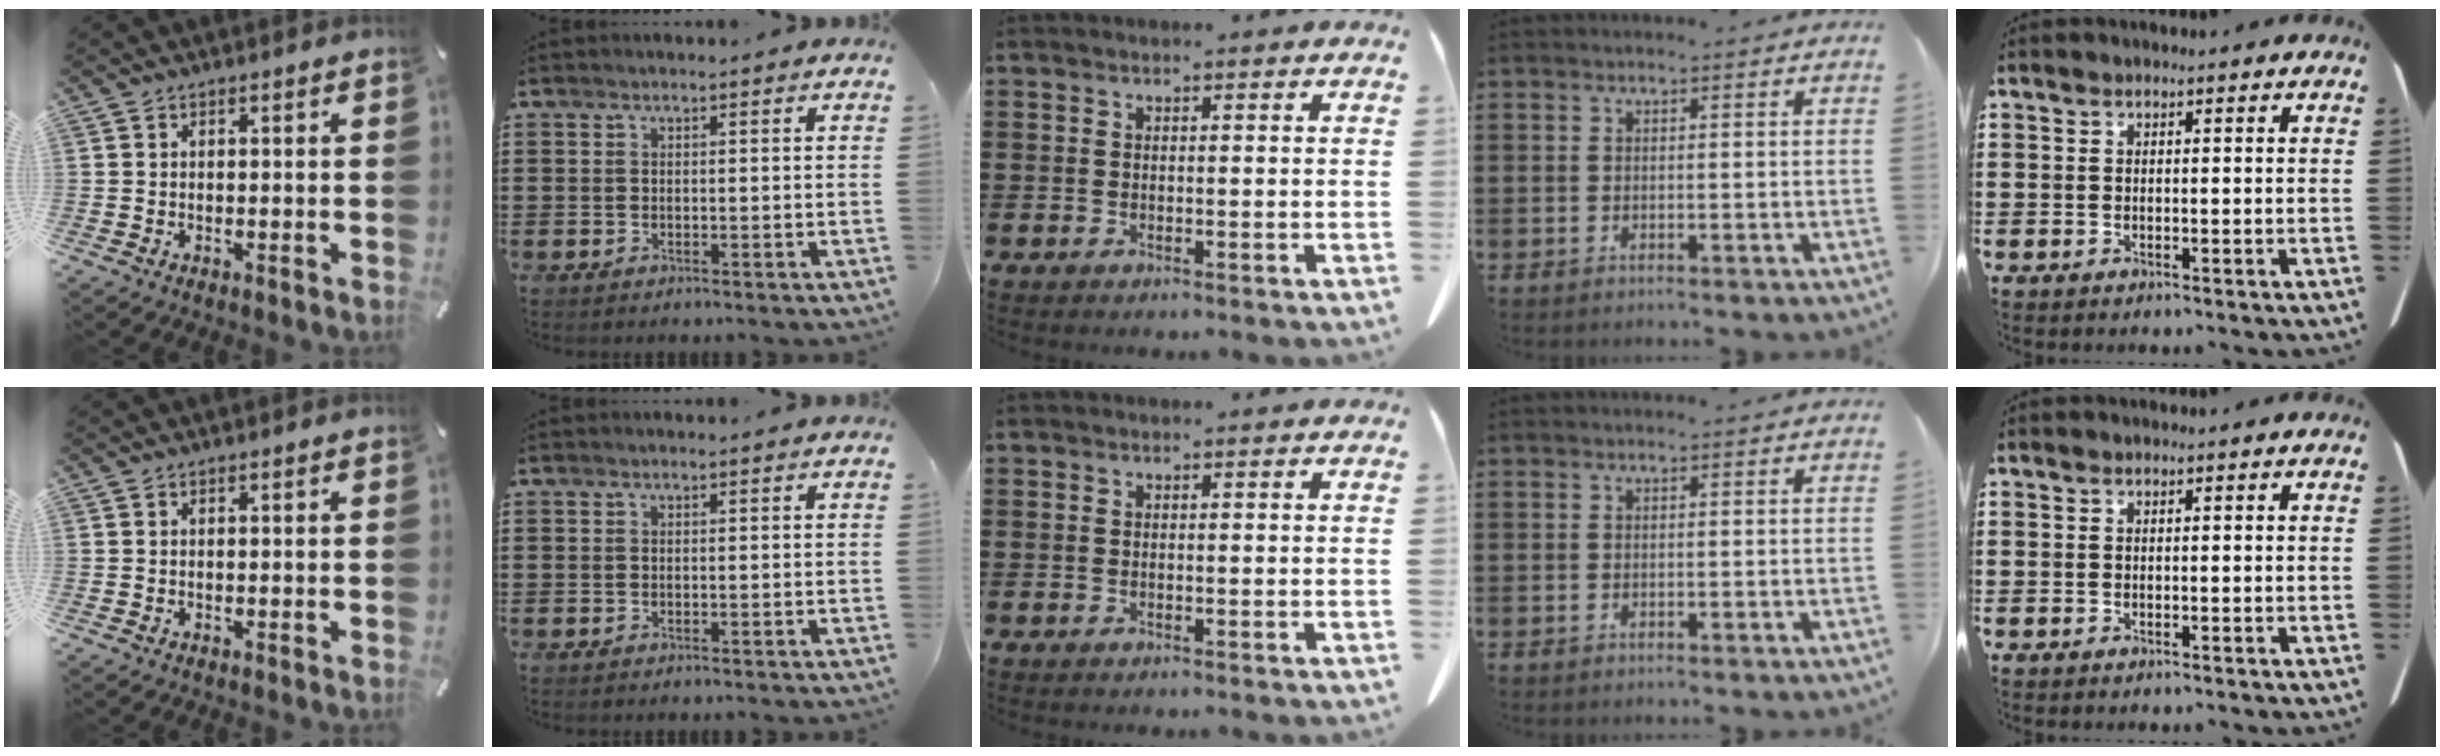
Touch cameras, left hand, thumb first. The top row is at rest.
{}